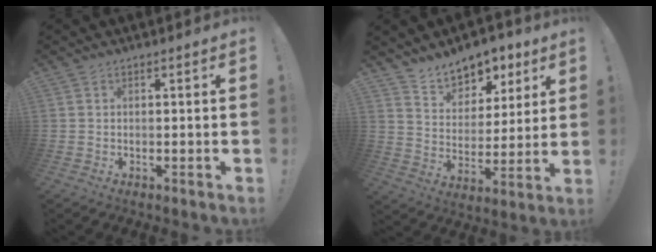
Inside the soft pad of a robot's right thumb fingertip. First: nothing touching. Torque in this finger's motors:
{"motor_torque": [-0.03, 0.22, 0.42, 0.57, 0.00]}